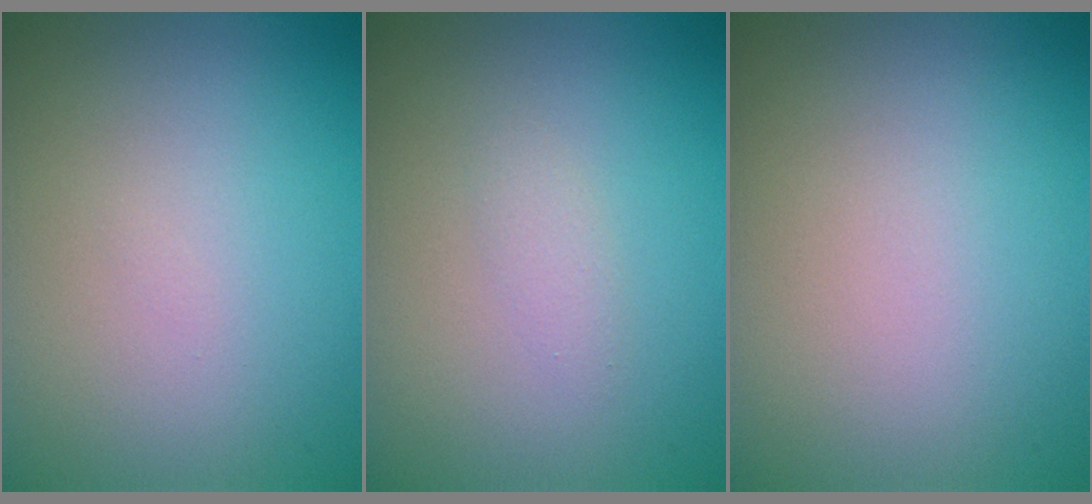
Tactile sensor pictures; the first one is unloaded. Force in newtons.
{"total": 0.9, "press": 0.9, "slide": 0.0}
{"total": 0.0}